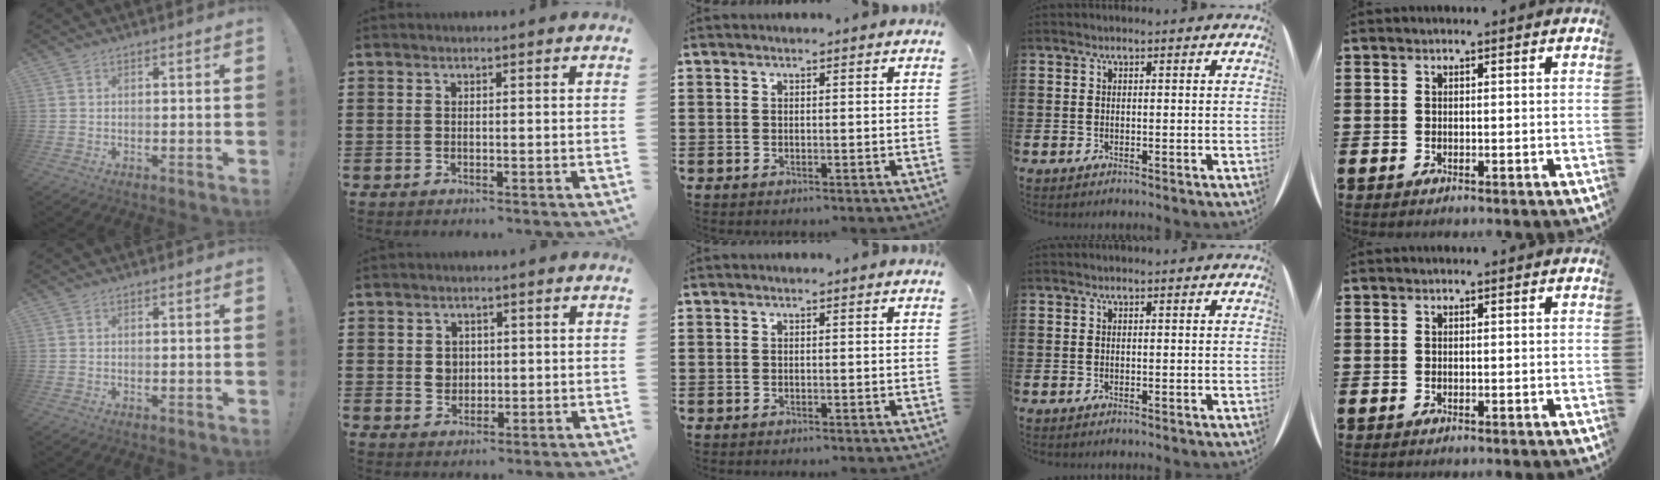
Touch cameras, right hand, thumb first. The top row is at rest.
{"index": {"total": 2.3, "force": [0.3, 1.9, 1.2], "torque": [-0.030, 0.007, 0.005]}}